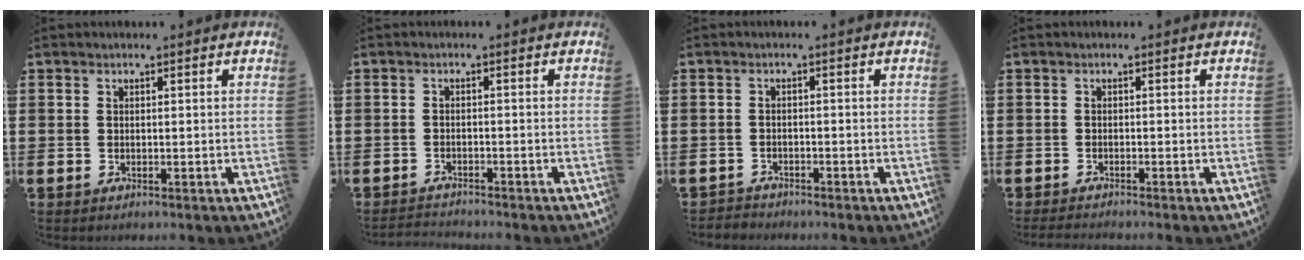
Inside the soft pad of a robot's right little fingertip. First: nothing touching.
{"total": 1.4, "force": [-1.4, 0.0, -0.1], "torque": [-0.003, 0.002, -0.029]}
{"total": 1.3, "force": [-1.2, 0.3, -0.2], "torque": [0.000, 0.003, -0.027]}
{"total": 0.8, "force": [-0.8, -0.1, 0.2], "torque": [-0.005, -0.002, -0.015]}